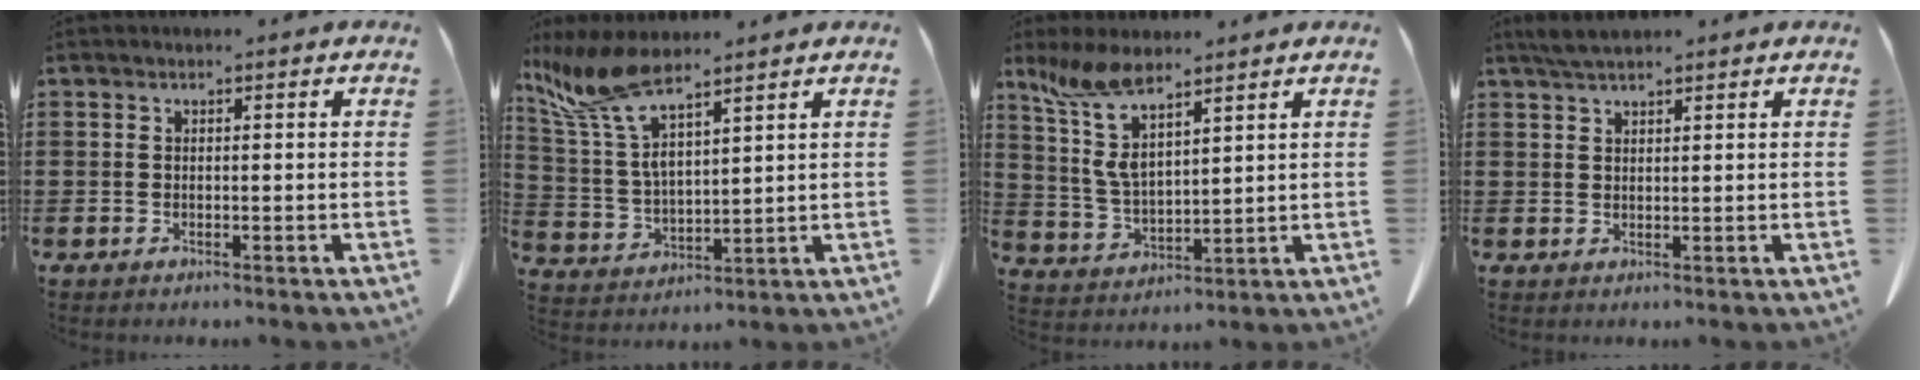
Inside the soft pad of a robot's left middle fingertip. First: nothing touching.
{"total": 11.1, "force": [7.9, 2.7, 7.4], "torque": [-0.187, -0.029, 0.140]}
{"total": 9.7, "force": [6.1, 3.5, 6.7], "torque": [-0.174, -0.023, 0.105]}
{"total": 2.5, "force": [2.1, 0.5, 1.3], "torque": [-0.030, 0.002, 0.039]}